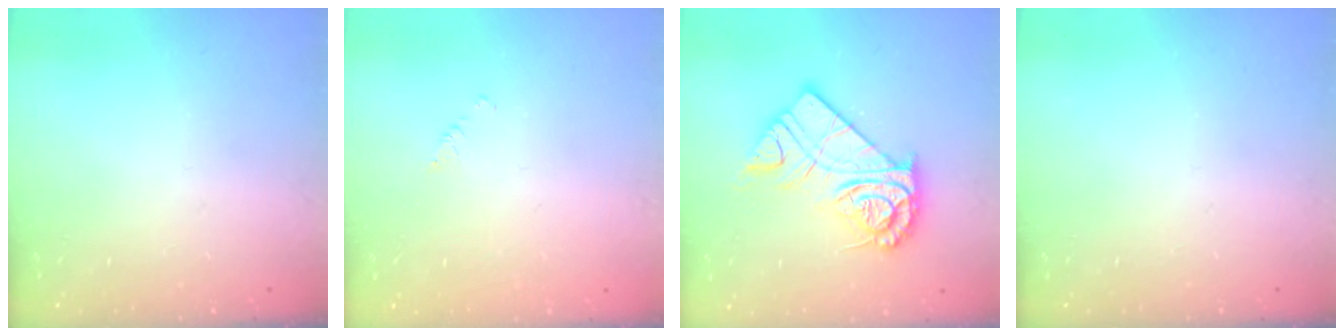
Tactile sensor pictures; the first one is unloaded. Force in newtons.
{"total": 1.2, "press": 1.2, "slide": 0.2}
{"total": 15.9, "press": 15.9, "slide": 1.3}
{"total": 0.0}